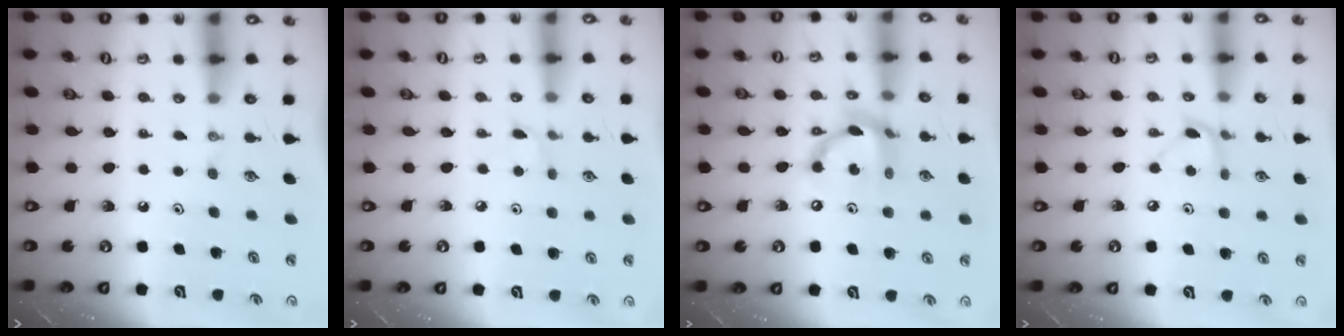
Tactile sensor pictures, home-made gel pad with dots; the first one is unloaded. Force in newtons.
{"total": 2.3, "press": 2.3, "slide": 0.3}
{"total": 12.6, "press": 12.6, "slide": 0.8}
{"total": 5.7, "press": 5.6, "slide": 0.6}